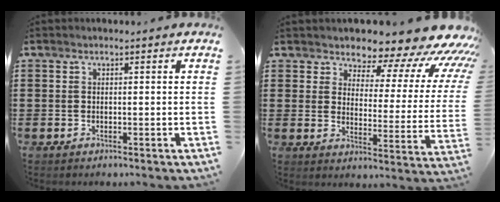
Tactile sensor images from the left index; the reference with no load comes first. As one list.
[{"total": 7.7, "force": [6.8, 2.4, 2.8], "torque": [-0.056, -0.060, 0.112]}]